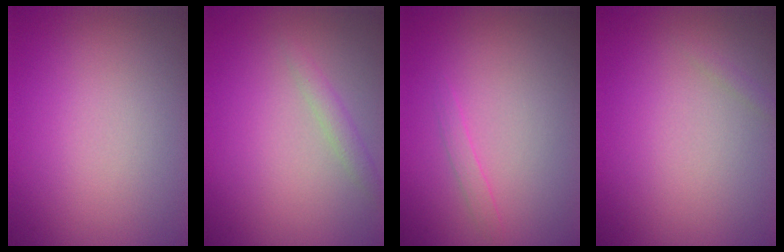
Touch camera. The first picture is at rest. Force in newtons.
{"total": 1.3, "press": 1.3, "slide": 0.1}
{"total": 0.8, "press": 0.8, "slide": 0.1}
{"total": 0.5, "press": 0.5, "slide": 0.0}